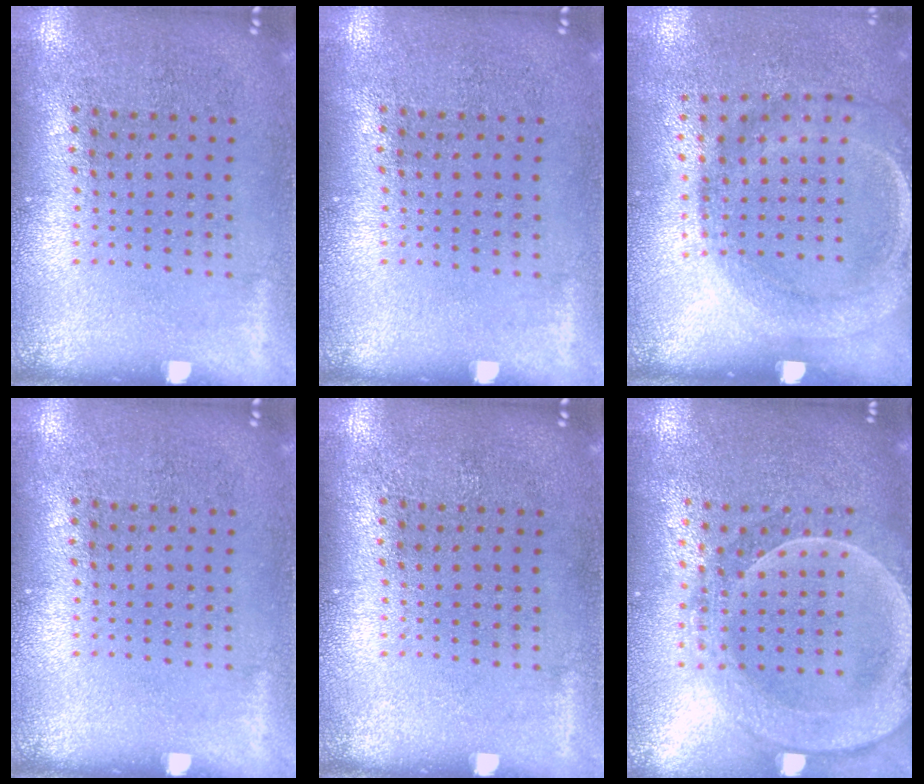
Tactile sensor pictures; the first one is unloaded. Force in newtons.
{"total": 0.0}
{"total": 1.8, "press": 1.2, "slide": 1.4}
{"total": 0.0}
{"total": 0.0}
{"total": 2.2, "press": 2.1, "slide": 0.8}